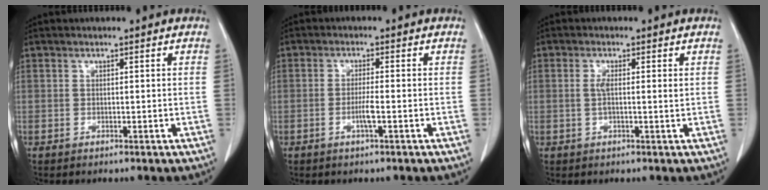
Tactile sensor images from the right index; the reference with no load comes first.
{"total": 2.5, "force": [-0.8, -0.1, 2.4], "torque": [-0.048, -0.001, -0.015]}
{"total": 2.4, "force": [0.4, 0.5, 2.4], "torque": [-0.047, 0.002, 0.010]}